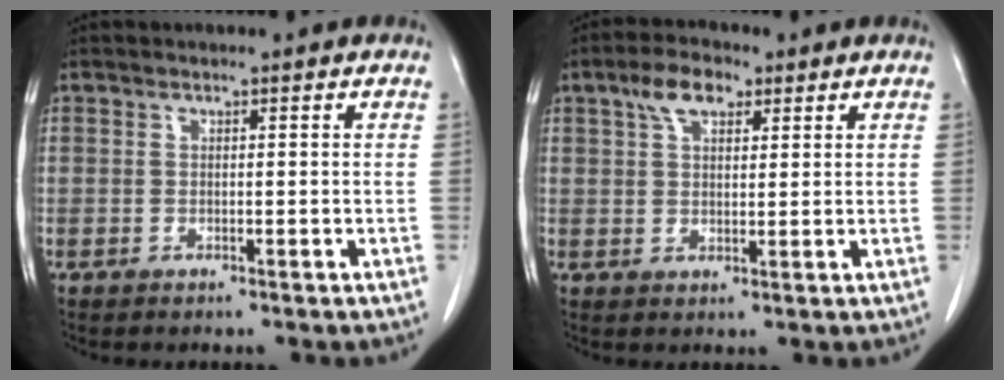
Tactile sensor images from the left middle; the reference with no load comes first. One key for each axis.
{"total": 5.4, "fx": 3.0, "fy": 2.6, "fz": 3.6, "tx": -0.074, "ty": 0.017, "tz": 0.055}